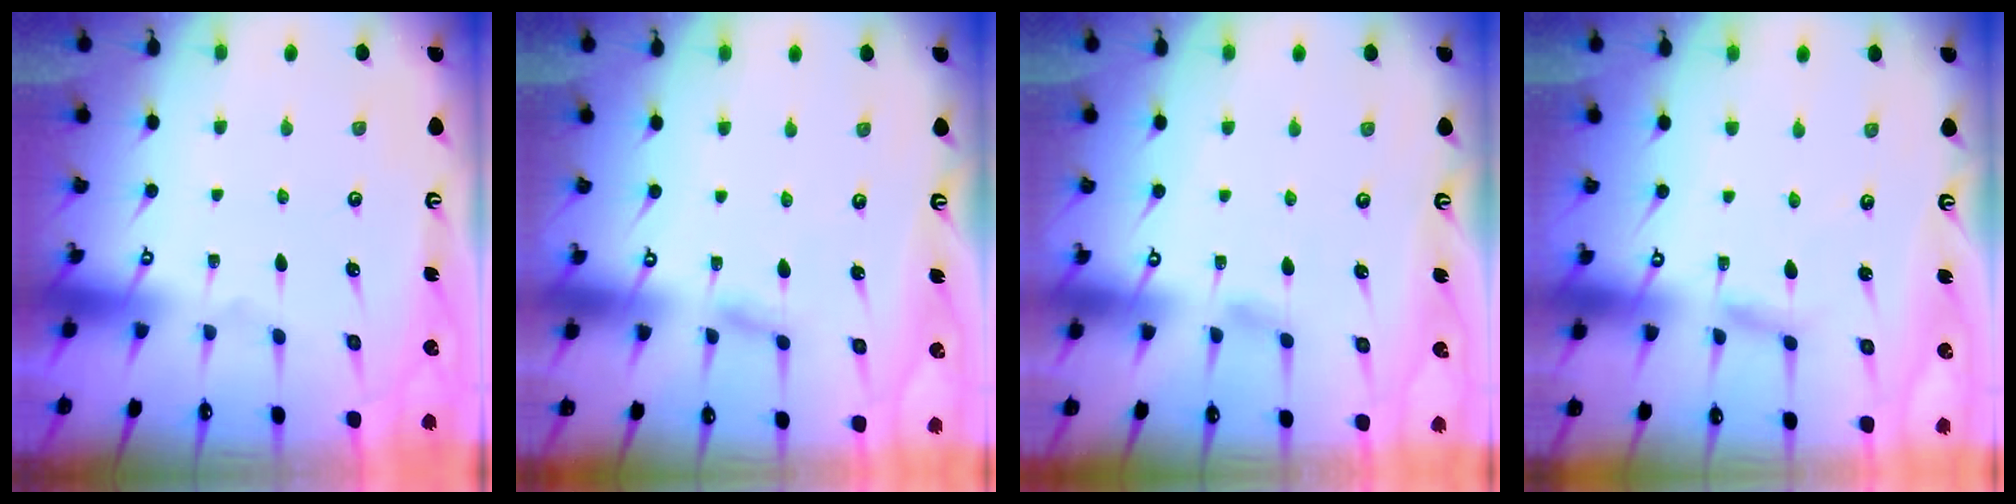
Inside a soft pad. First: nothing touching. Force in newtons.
{"total": 3.7, "press": 3.7, "slide": 0.3}
{"total": 3.6, "press": 3.6, "slide": 0.3}
{"total": 2.3, "press": 2.3, "slide": 0.2}